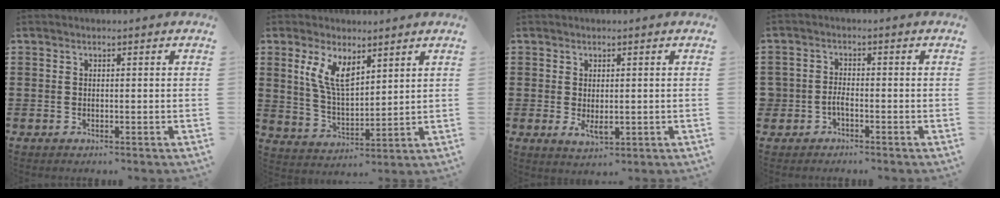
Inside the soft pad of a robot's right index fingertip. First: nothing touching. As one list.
[{"total": 7.3, "force": [4.1, 3.0, 5.2], "torque": [-0.114, -0.006, 0.075]}, {"total": 2.7, "force": [-0.2, 1.3, 2.3], "torque": [-0.042, 0.002, -0.002]}, {"total": 2.1, "force": [-1.2, 1.5, 0.9], "torque": [-0.029, 0.000, -0.027]}]